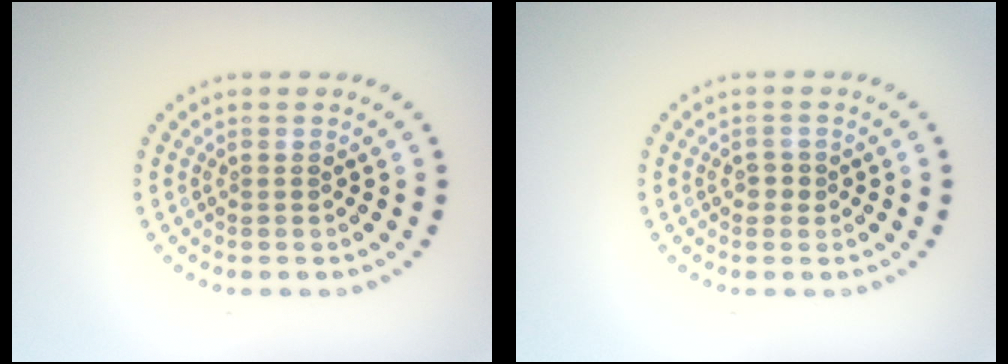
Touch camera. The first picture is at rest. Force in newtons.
{"total": 1.0, "press": 1.0, "slide": 0.2}